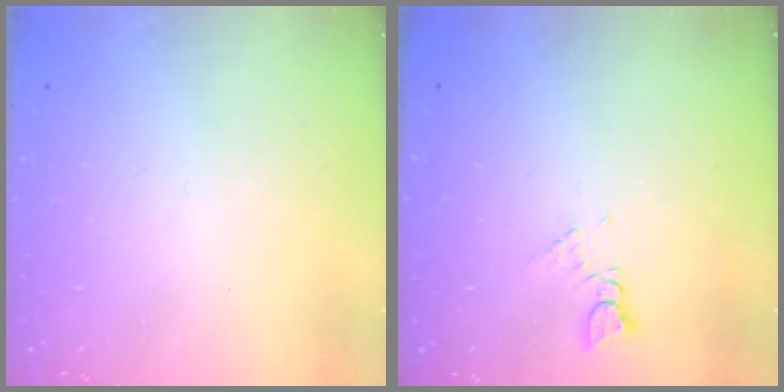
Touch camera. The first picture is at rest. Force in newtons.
{"total": 2.7, "press": 2.7, "slide": 0.3}